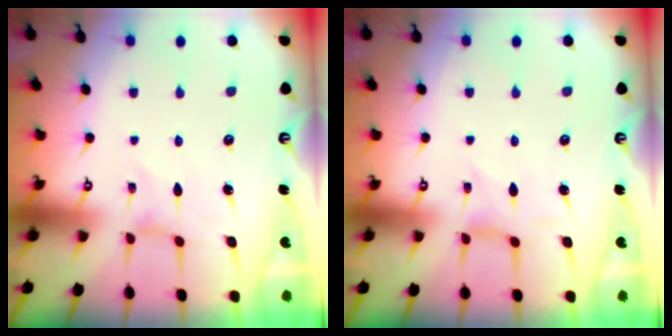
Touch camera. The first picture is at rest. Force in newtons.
{"total": 1.2, "press": 1.1, "slide": 0.2}